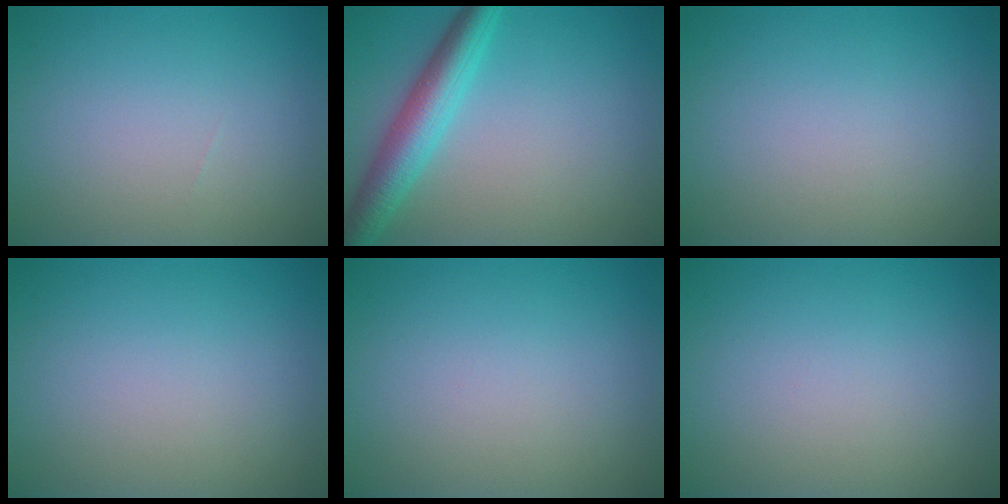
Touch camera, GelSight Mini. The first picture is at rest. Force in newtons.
{"total": 5.0, "press": 5.0, "slide": 0.2}
{"total": 0.0}
{"total": 0.0}
{"total": 0.0}
{"total": 0.0}